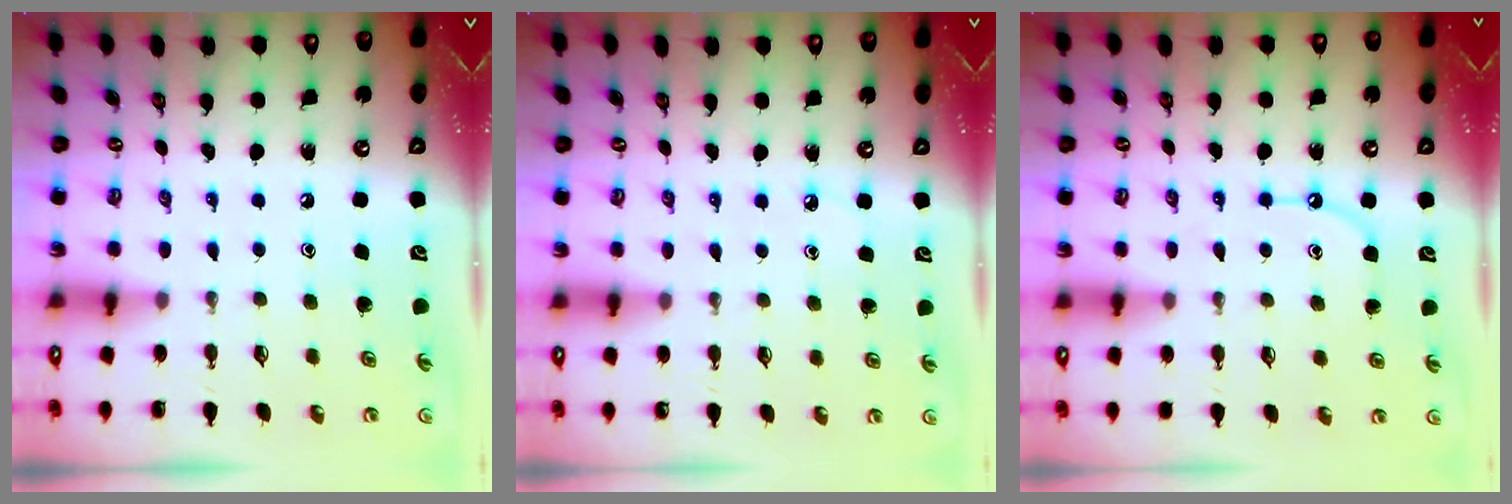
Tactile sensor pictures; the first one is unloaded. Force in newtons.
{"total": 3.8, "press": 3.8, "slide": 0.2}
{"total": 6.1, "press": 6.1, "slide": 0.7}